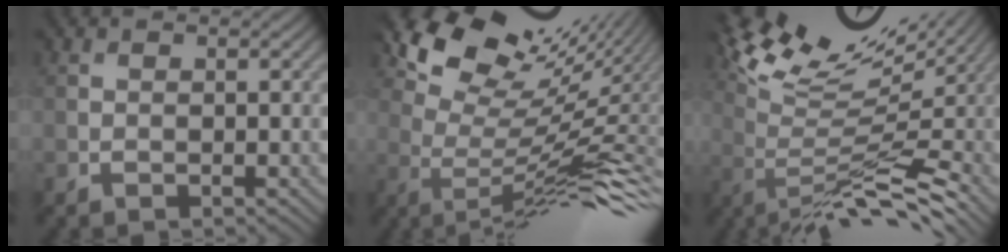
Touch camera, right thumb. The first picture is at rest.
{"total": 14.1, "force": [7.7, 4.6, 10.8], "torque": [-0.165, 0.009, 0.143]}
{"total": 11.6, "force": [4.5, 2.7, 10.4], "torque": [-0.181, 0.016, 0.098]}